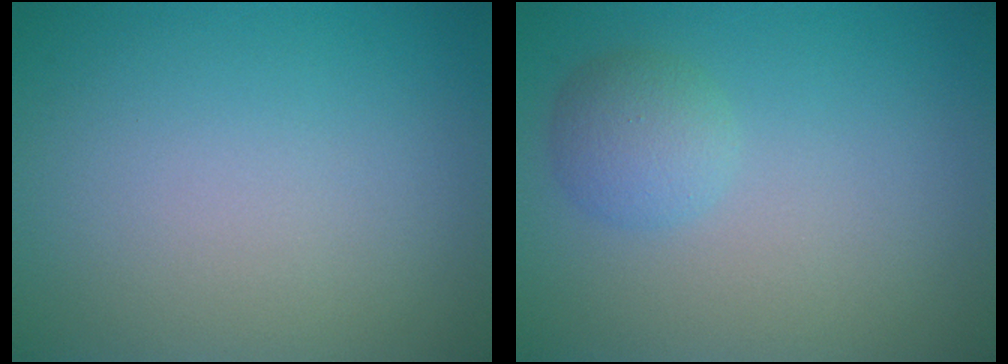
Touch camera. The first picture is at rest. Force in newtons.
{"total": 2.2, "press": 2.2, "slide": 0.1}